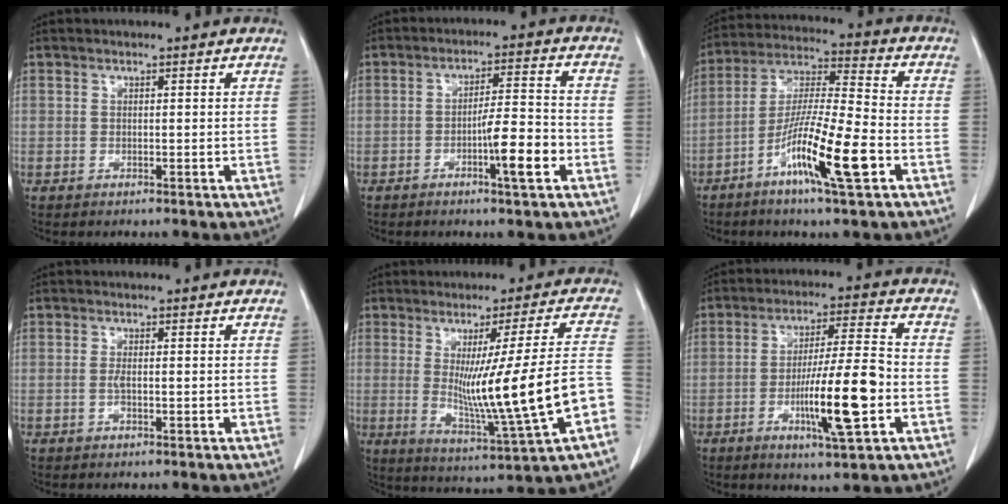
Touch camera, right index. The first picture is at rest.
{"total": 7.4, "force": [-2.9, 0.5, 6.8], "torque": [-0.108, 0.005, -0.047]}
{"total": 14.1, "force": [-6.1, 0.7, 12.7], "torque": [-0.239, -0.010, -0.111]}
{"total": 0.8, "force": [-0.2, 0.3, 0.7], "torque": [-0.016, 0.000, -0.003]}
{"total": 17.0, "force": [-3.0, -0.8, 16.7], "torque": [-0.250, -0.011, -0.037]}
{"total": 12.6, "force": [-3.5, 0.7, 12.1], "torque": [-0.208, -0.004, -0.059]}